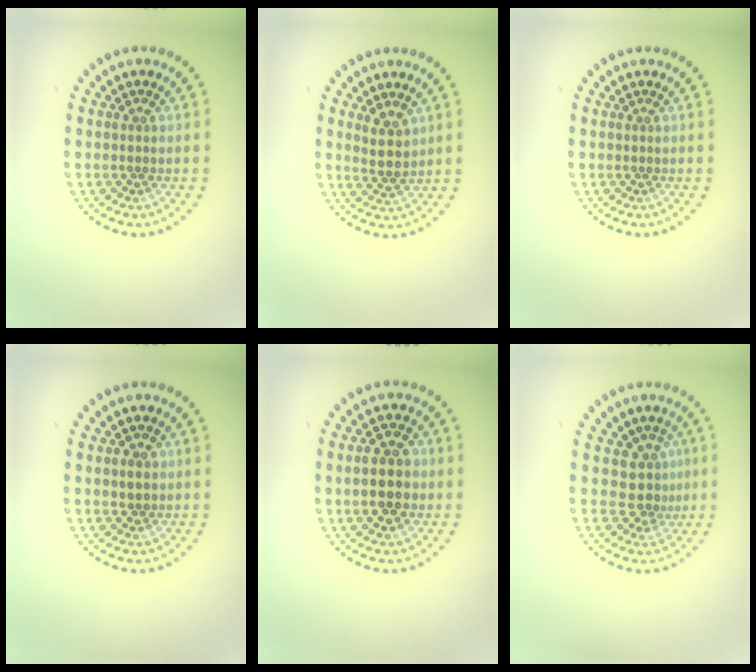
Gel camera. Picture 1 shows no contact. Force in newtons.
{"total": 2.5, "press": 2.2, "slide": 1.2}
{"total": 0.0}
{"total": 0.9, "press": 0.9, "slide": 0.2}
{"total": 3.9, "press": 3.9, "slide": 0.2}
{"total": 2.9, "press": 2.1, "slide": 1.9}